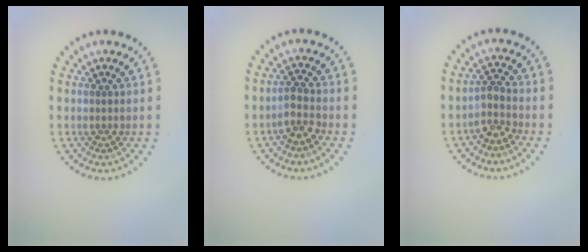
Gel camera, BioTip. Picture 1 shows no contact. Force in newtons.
{"total": 1.7, "press": 1.4, "slide": 1.0}
{"total": 1.9, "press": 1.4, "slide": 1.3}